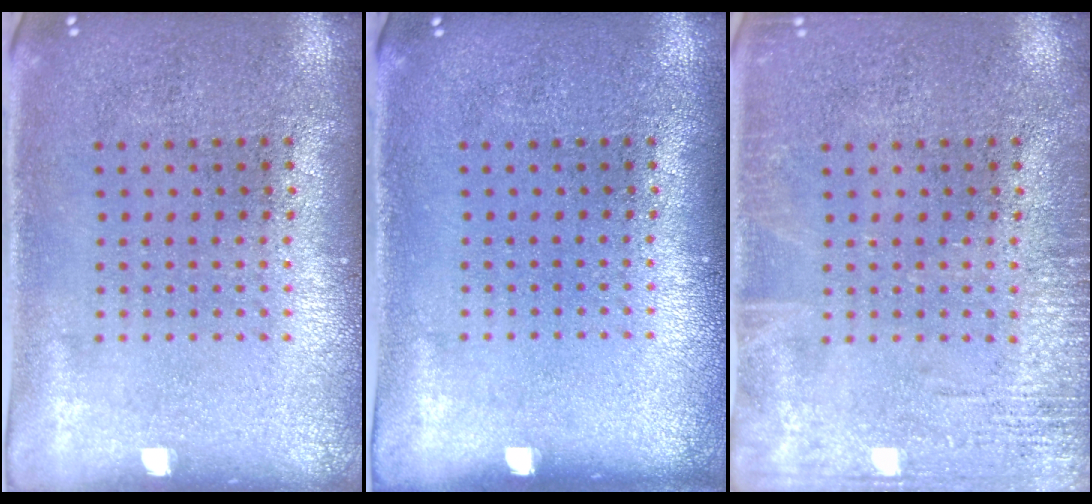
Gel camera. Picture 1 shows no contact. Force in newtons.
{"total": 0.0}
{"total": 2.4, "press": 2.4, "slide": 0.3}